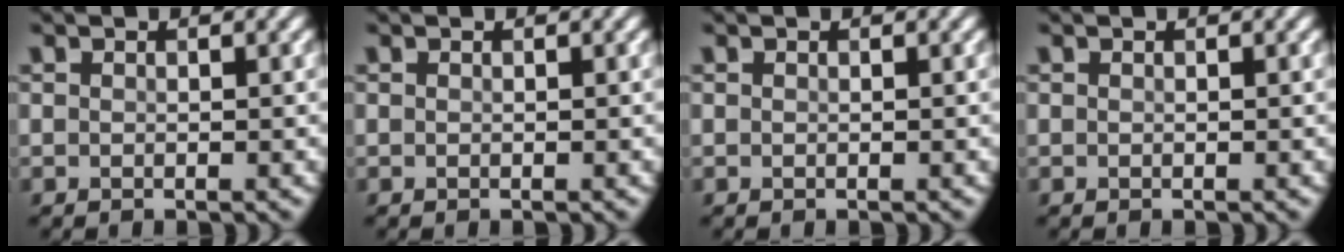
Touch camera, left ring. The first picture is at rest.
{"total": 0.0}
{"total": 0.0}
{"total": 0.0}